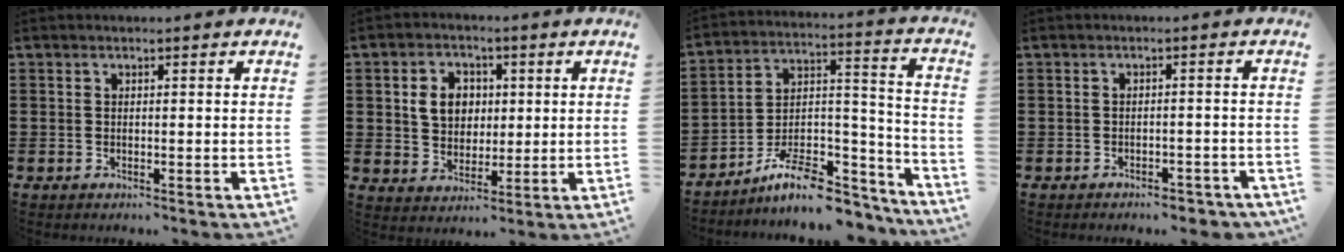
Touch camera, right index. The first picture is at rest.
{"total": 6.2, "force": [1.2, 5.1, 3.3], "torque": [-0.076, 0.015, 0.018]}
{"total": 9.4, "force": [-7.7, 3.1, 4.5], "torque": [-0.075, 0.024, -0.142]}
{"total": 2.1, "force": [-2.0, 0.3, 0.5], "torque": [-0.016, -0.003, -0.039]}